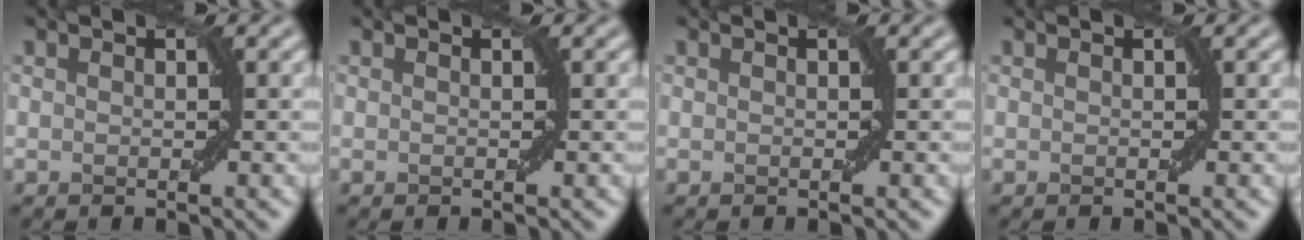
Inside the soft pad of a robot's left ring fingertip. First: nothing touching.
{"total": 0.0}
{"total": 0.0}
{"total": 0.0}